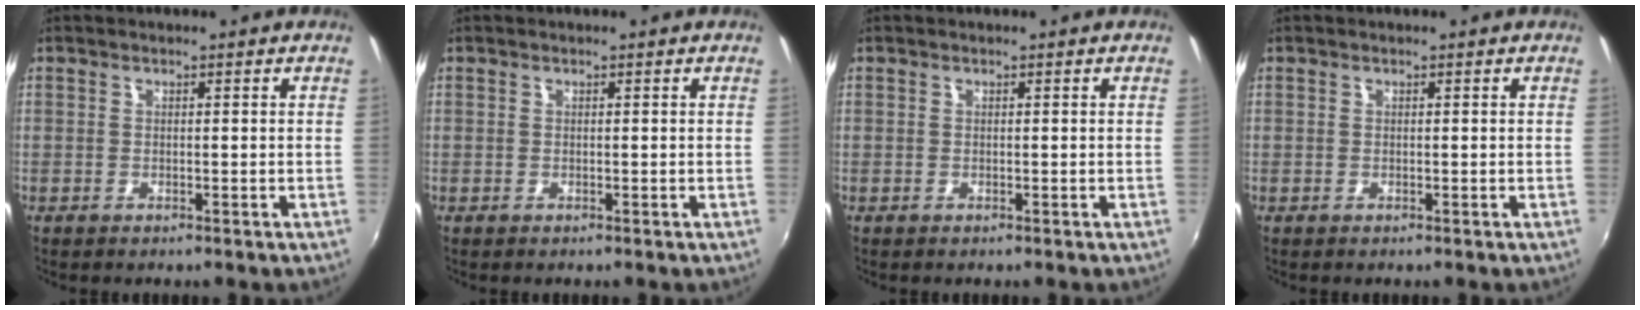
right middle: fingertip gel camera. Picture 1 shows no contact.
{"total": 0.0}
{"total": 0.0}
{"total": 0.0}